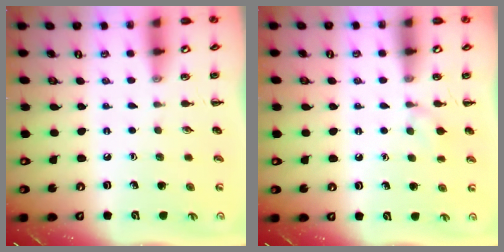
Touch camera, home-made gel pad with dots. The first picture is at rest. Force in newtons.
{"total": 5.4, "press": 5.1, "slide": 2.0}